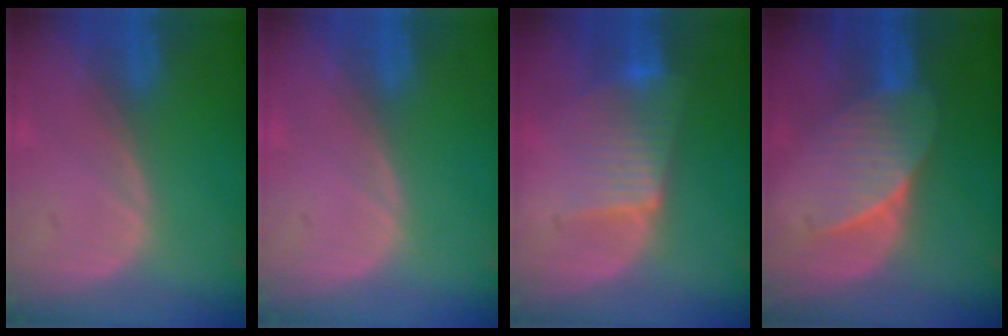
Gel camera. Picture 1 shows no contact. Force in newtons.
{"total": 0.0}
{"total": 6.6, "press": 6.2, "slide": 2.4}
{"total": 7.3, "press": 6.7, "slide": 2.9}